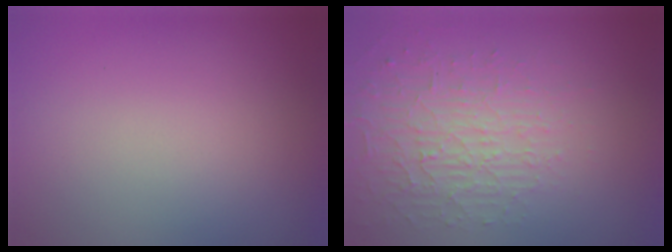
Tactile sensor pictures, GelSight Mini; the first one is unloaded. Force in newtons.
{"total": 3.8, "press": 3.1, "slide": 2.1}